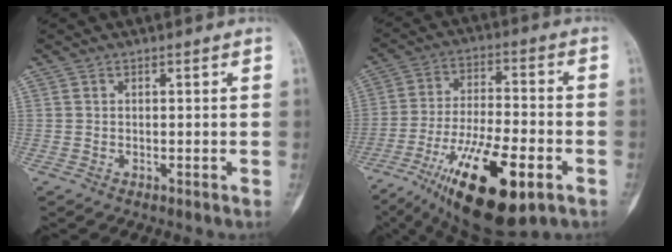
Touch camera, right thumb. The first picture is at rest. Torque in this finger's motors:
{"motor_torque": [1.05, 0.35, 1.81, -0.94, 0.50]}